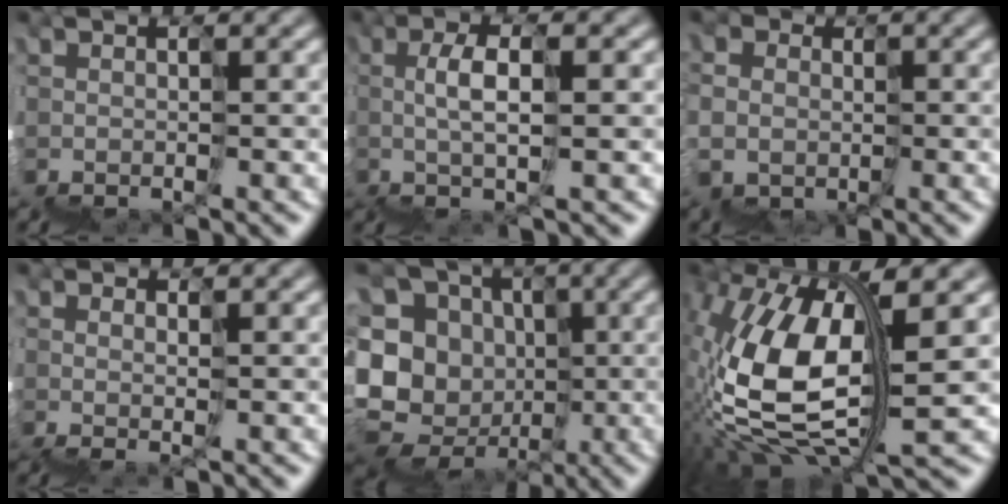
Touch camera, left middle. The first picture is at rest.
{"total": 1.3, "force": [0.8, -0.7, 0.8], "torque": [-0.012, 0.026, 0.006]}
{"total": 3.0, "force": [-0.4, 2.6, -1.3], "torque": [0.014, -0.001, -0.011]}
{"total": 0.7, "force": [0.1, -0.2, 0.7], "torque": [0.008, 0.006, 0.002]}
{"total": 9.7, "force": [-2.7, 9.2, 1.4], "torque": [-0.038, 0.018, -0.065]}
{"total": 7.7, "force": [0.6, 3.3, 6.9], "torque": [-0.171, 0.007, 0.004]}